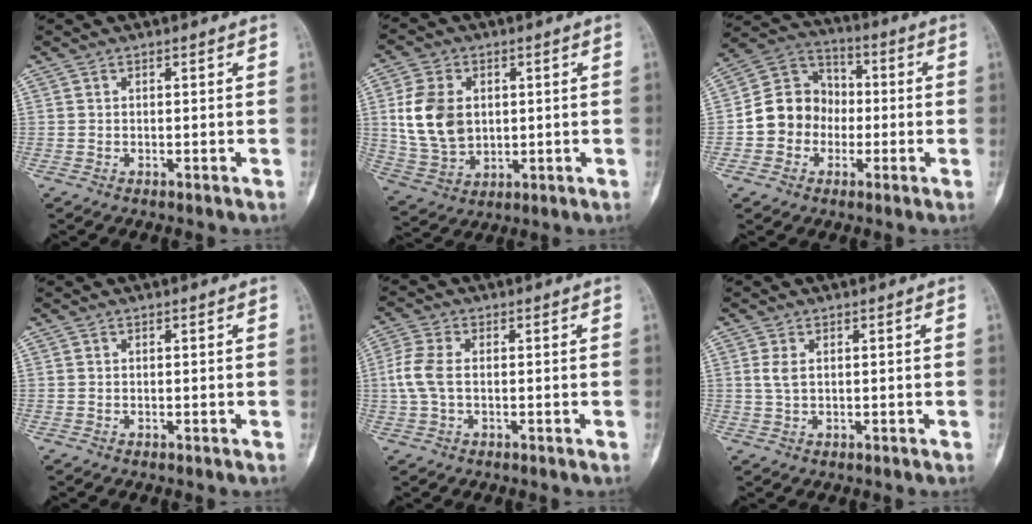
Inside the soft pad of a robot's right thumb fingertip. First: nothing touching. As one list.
[{"total": 12.1, "force": [1.9, 8.7, 8.1], "torque": [-0.142, -0.008, 0.046]}, {"total": 11.7, "force": [-1.9, 10.4, 5.1], "torque": [-0.057, 0.040, -0.042]}, {"total": 0.0}, {"total": 5.4, "force": [-0.1, 3.0, 4.5], "torque": [-0.125, 0.011, -0.005]}, {"total": 2.2, "force": [0.5, 1.1, 1.8], "torque": [-0.046, 0.005, 0.016]}]